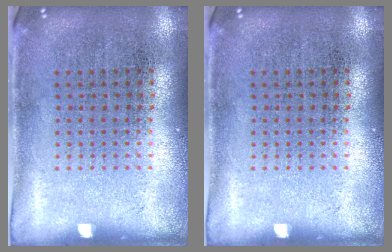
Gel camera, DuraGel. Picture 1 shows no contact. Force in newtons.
{"total": 0.0}